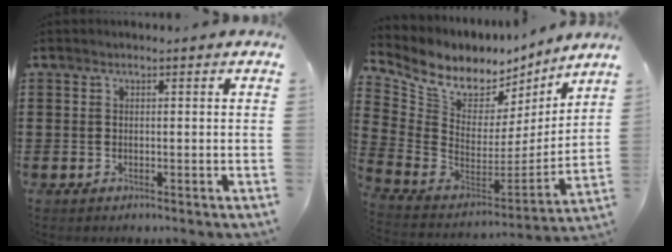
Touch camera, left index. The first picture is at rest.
{"total": 7.5, "force": [5.4, 4.4, 2.8], "torque": [-0.094, -0.041, 0.097]}